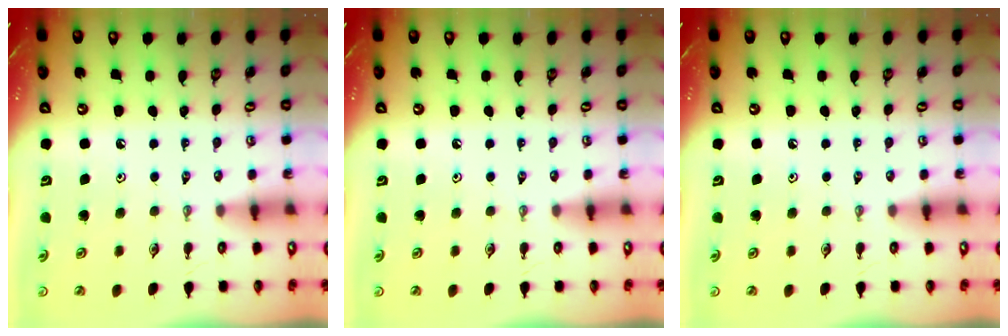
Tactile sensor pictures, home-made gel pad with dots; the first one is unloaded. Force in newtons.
{"total": 0.0}
{"total": 0.0}